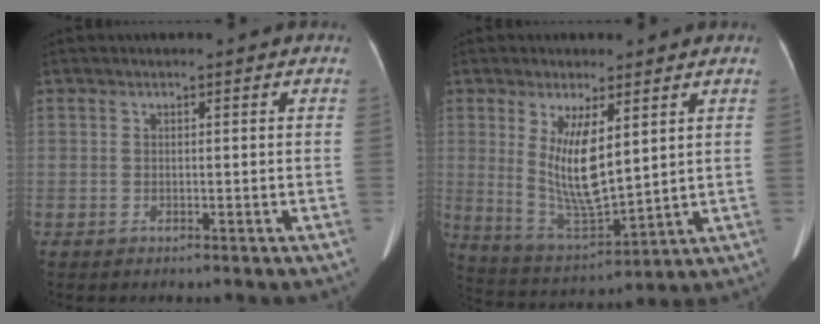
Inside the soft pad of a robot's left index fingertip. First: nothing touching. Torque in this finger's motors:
{"motor_torque": [2.14, 0.01, 1.05, 0.21]}